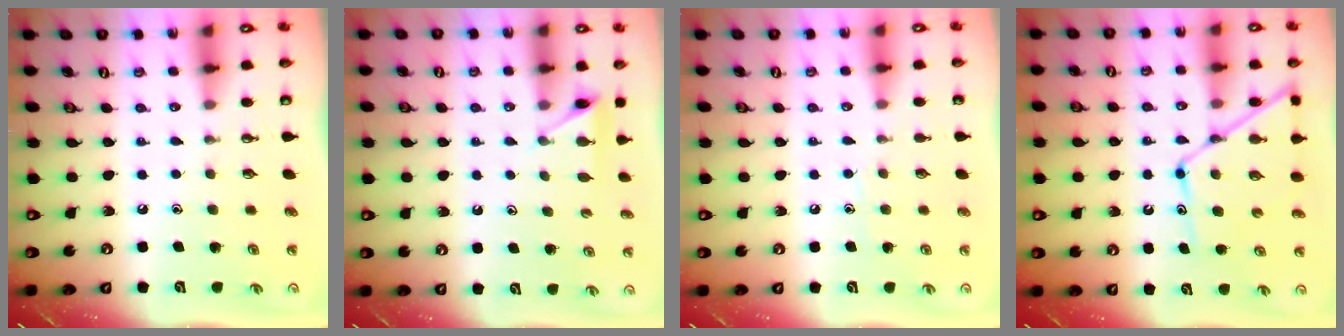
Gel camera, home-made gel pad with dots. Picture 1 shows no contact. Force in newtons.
{"total": 3.7, "press": 3.7, "slide": 0.3}
{"total": 5.1, "press": 5.0, "slide": 0.6}
{"total": 12.2, "press": 12.1, "slide": 0.9}